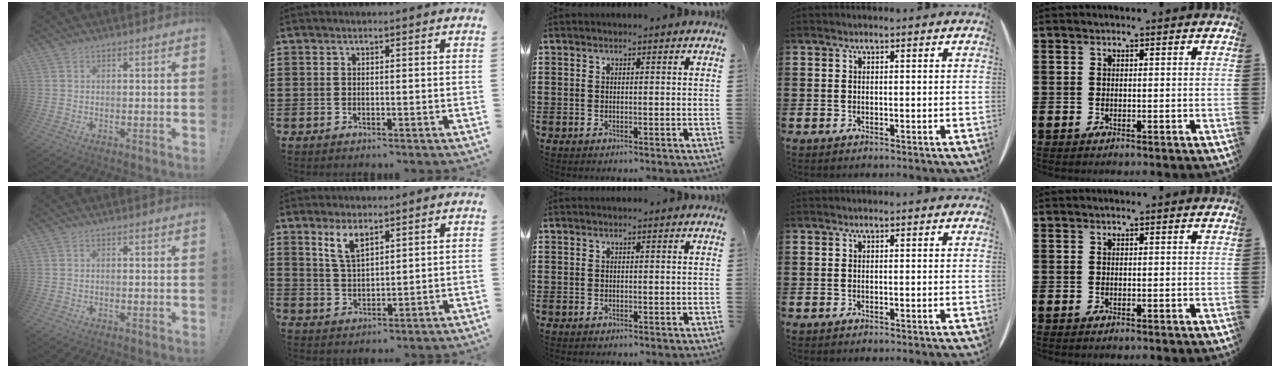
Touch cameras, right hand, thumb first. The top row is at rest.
{"thumb": {"total": 0.7, "force": [-0.5, -0.2, 0.4], "torque": [-0.013, 0.002, -0.009]}, "index": {"total": 4.8, "force": [2.9, 1.9, 3.3], "torque": [-0.074, 0.005, 0.052]}}